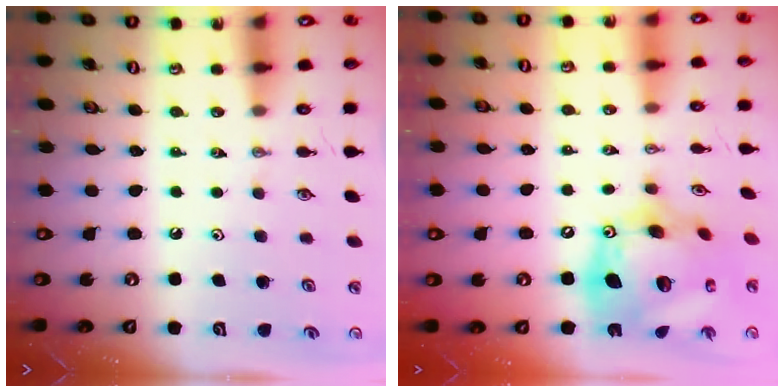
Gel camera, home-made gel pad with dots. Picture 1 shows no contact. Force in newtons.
{"total": 22.7, "press": 22.5, "slide": 2.6}